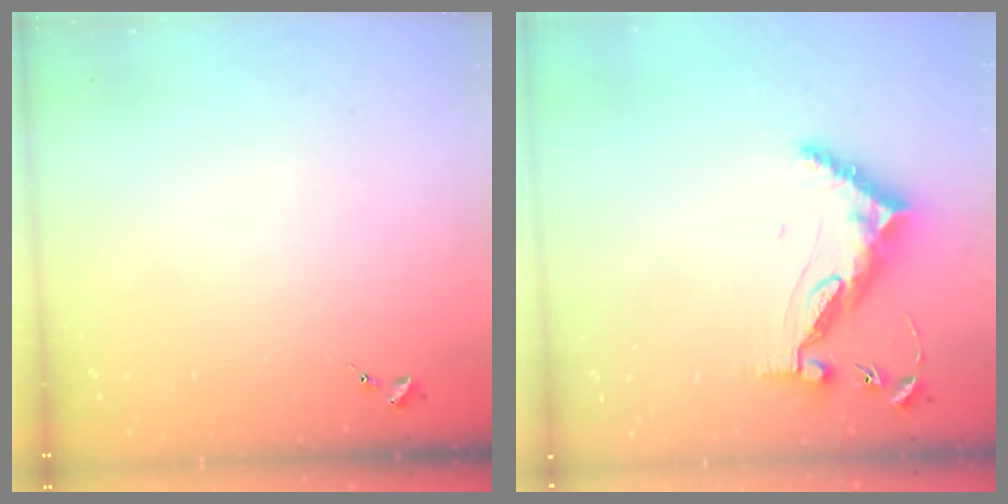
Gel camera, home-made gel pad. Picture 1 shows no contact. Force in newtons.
{"total": 10.3, "press": 10.2, "slide": 1.0}